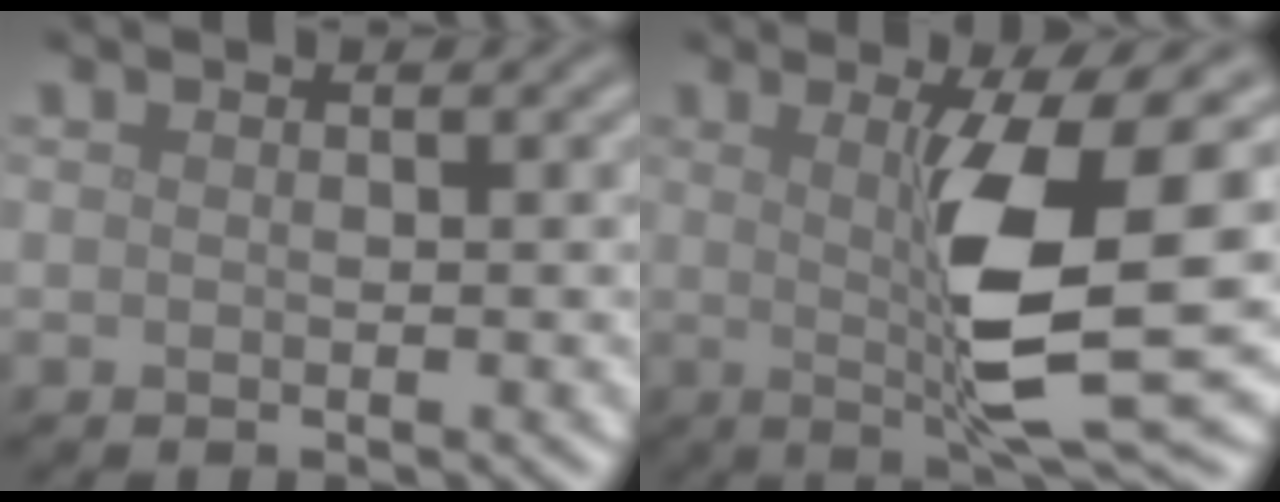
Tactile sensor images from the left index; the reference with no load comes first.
{"total": 8.8, "force": [0.5, 1.4, 8.7], "torque": [-0.132, -0.008, 0.014]}